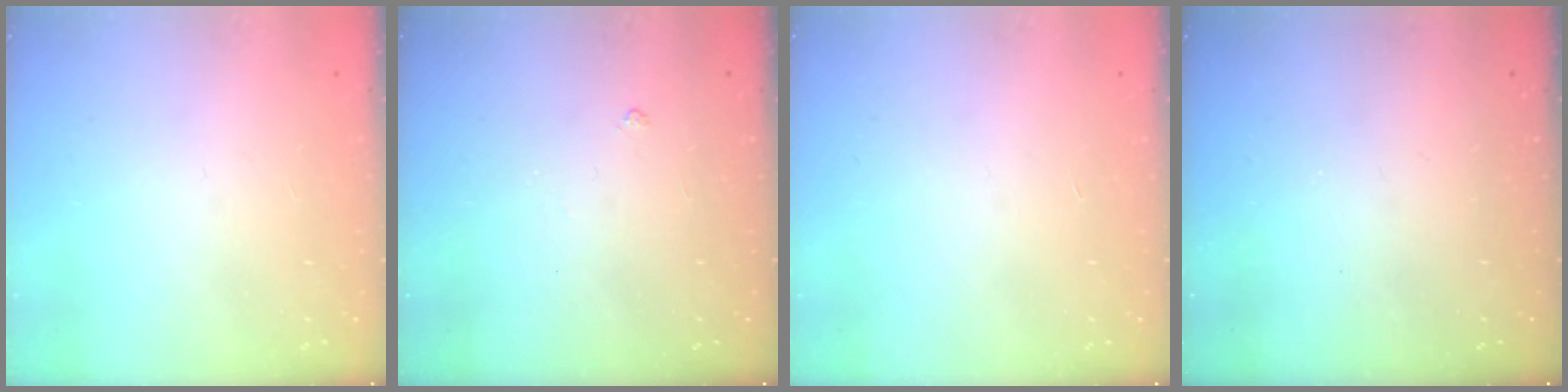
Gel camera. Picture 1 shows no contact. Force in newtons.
{"total": 2.9, "press": 2.8, "slide": 0.5}
{"total": 0.0}
{"total": 0.0}